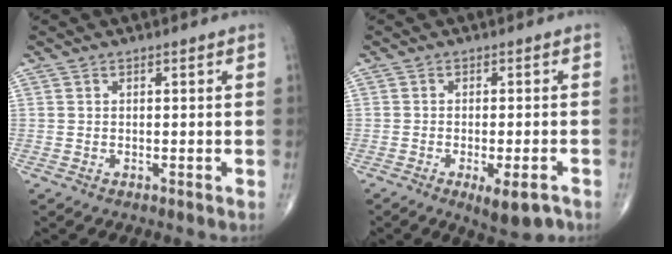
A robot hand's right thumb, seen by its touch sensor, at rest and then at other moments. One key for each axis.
{"total": 6.7, "fx": -3.6, "fy": 2.2, "fz": 5.2, "tx": -0.069, "ty": 0.006, "tz": -0.046}